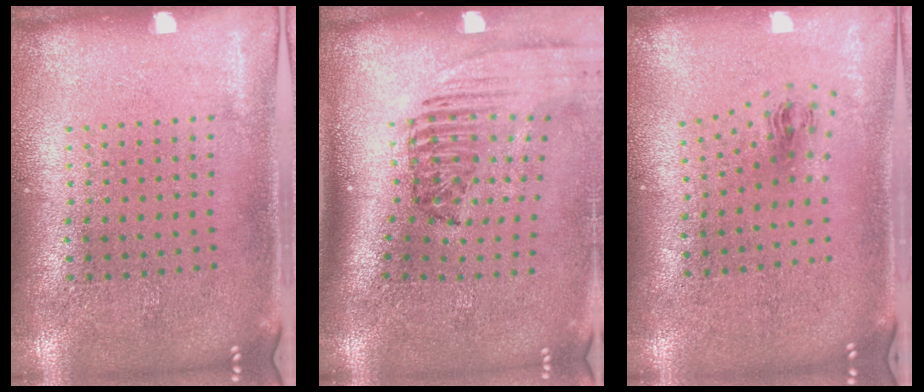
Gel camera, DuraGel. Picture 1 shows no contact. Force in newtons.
{"total": 2.4, "press": 1.7, "slide": 1.8}
{"total": 1.1, "press": 0.5, "slide": 1.0}